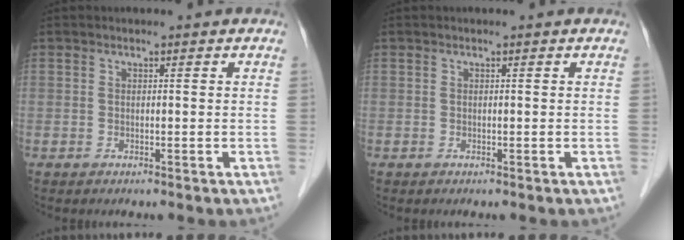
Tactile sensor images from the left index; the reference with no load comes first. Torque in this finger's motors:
{"motor_torque": [0.02, 0.01, 0.00, 0.00]}